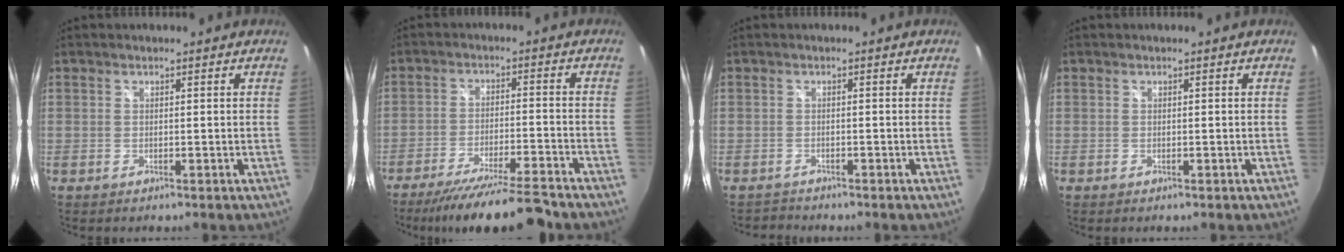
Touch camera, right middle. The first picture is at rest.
{"total": 14.7, "force": [-12.9, 0.2, 7.1], "torque": [-0.138, -0.021, -0.200]}
{"total": 1.6, "force": [-1.5, 0.3, -0.3], "torque": [-0.001, 0.000, -0.028]}
{"total": 0.0}